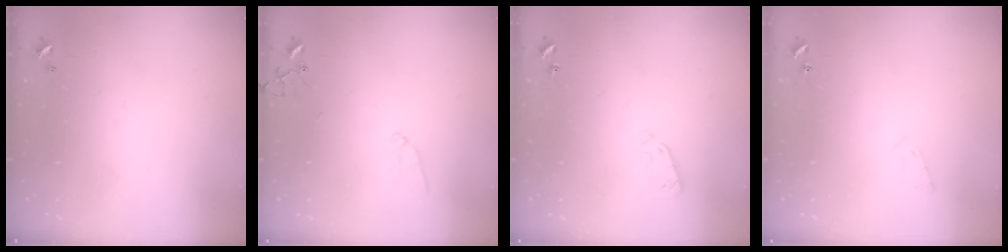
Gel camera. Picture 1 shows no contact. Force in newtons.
{"total": 6.4, "press": 6.4, "slide": 0.6}
{"total": 3.8, "press": 3.7, "slide": 0.7}
{"total": 5.3, "press": 5.2, "slide": 0.9}